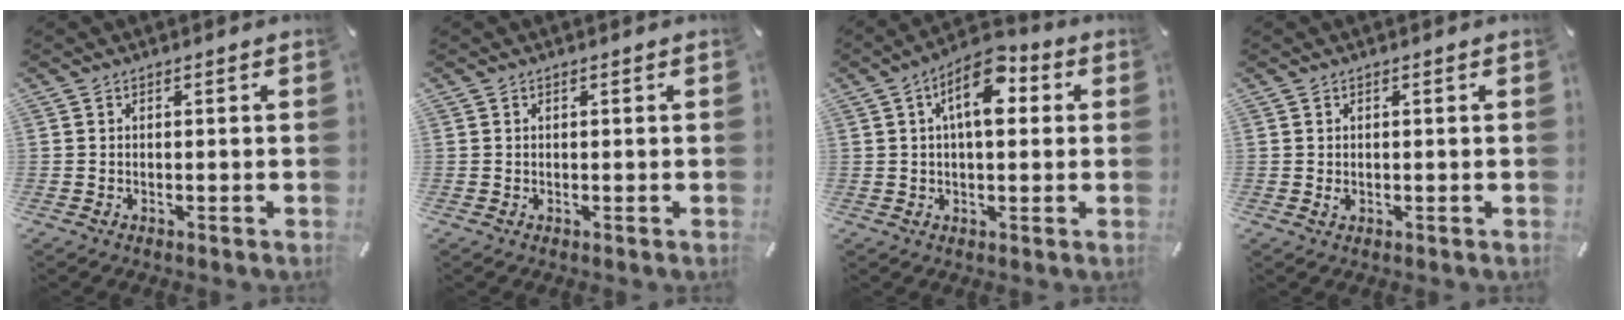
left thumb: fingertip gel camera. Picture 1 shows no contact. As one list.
[{"total": 0.0}, {"total": 10.2, "force": [3.1, 5.2, 8.3], "torque": [-0.120, -0.002, 0.050]}, {"total": 0.7, "force": [0.0, 0.5, 0.5], "torque": [-0.012, 0.002, -0.001]}]